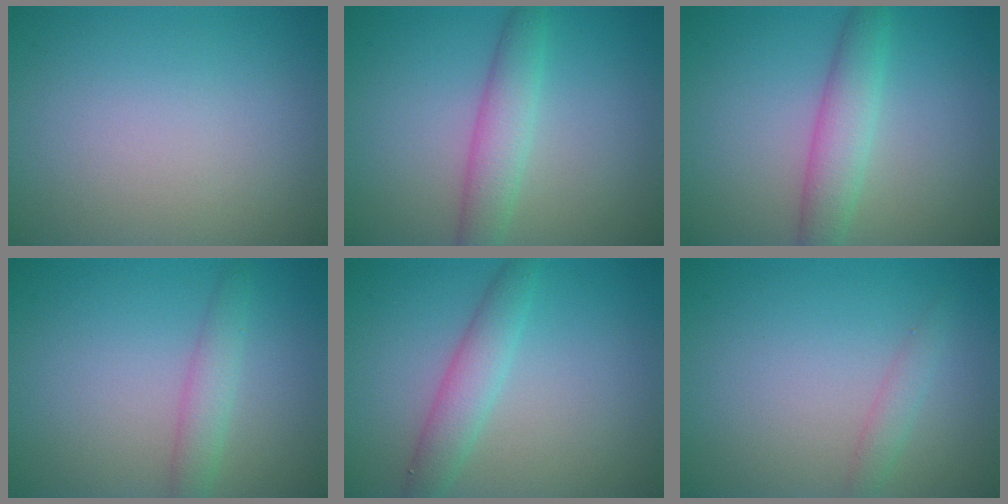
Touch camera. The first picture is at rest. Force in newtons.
{"total": 3.3, "press": 3.3, "slide": 0.1}
{"total": 4.4, "press": 4.4, "slide": 0.1}
{"total": 2.2, "press": 2.2, "slide": 0.1}
{"total": 3.0, "press": 3.0, "slide": 0.2}
{"total": 1.4, "press": 1.4, "slide": 0.1}